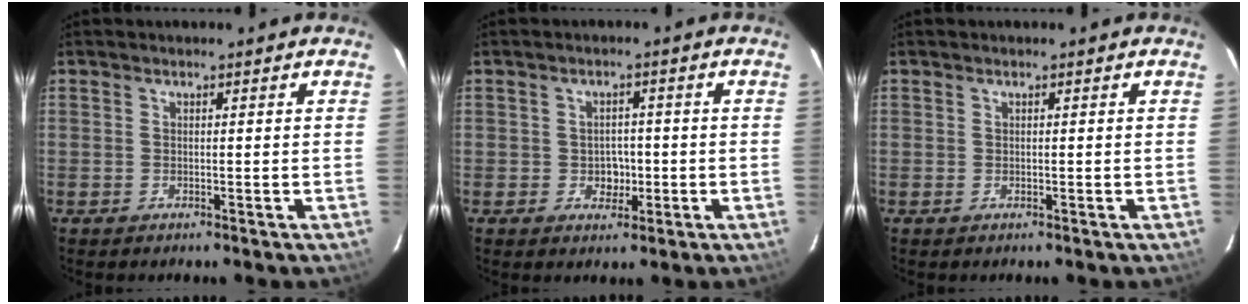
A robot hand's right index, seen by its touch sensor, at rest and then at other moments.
{"total": 3.2, "force": [-0.7, 2.9, 1.2], "torque": [-0.020, 0.011, -0.001]}
{"total": 0.0}